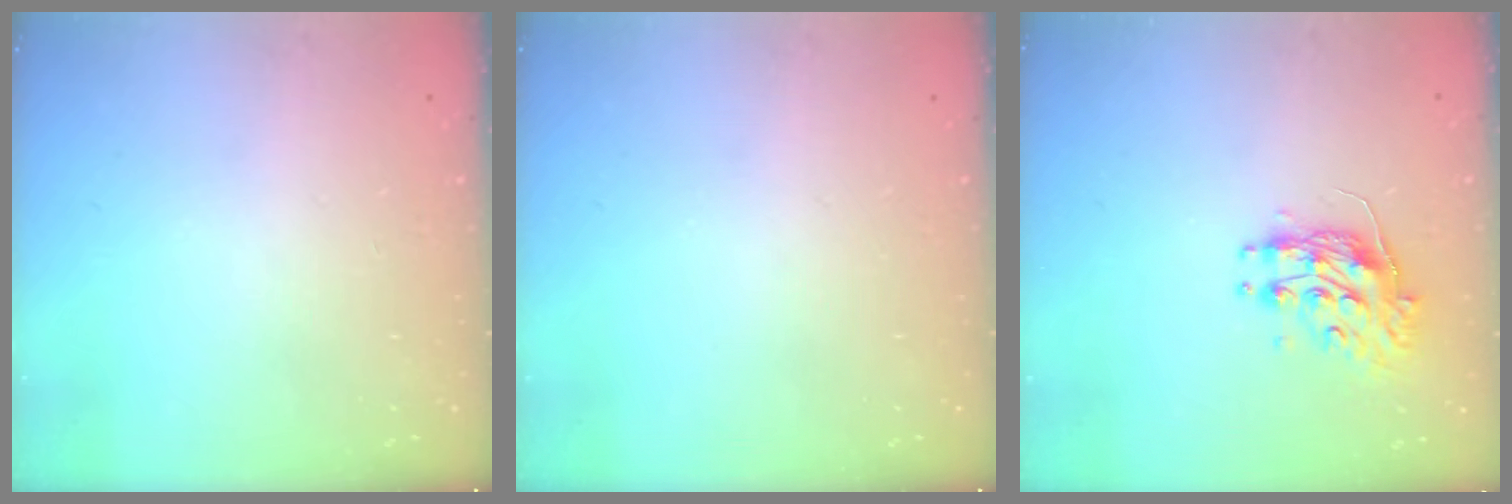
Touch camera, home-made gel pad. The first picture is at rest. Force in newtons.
{"total": 0.0}
{"total": 10.0, "press": 10.0, "slide": 0.0}